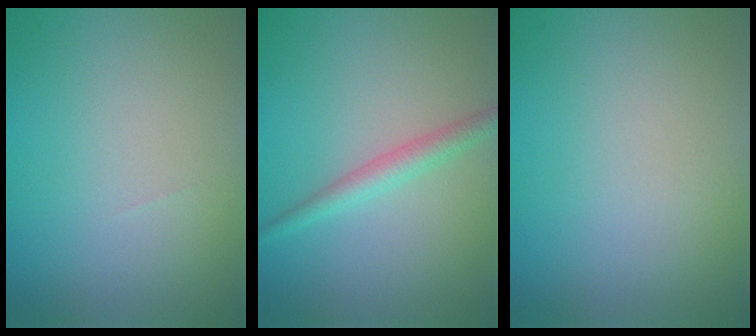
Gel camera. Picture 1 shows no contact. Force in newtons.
{"total": 2.2, "press": 2.2, "slide": 0.0}
{"total": 0.0}